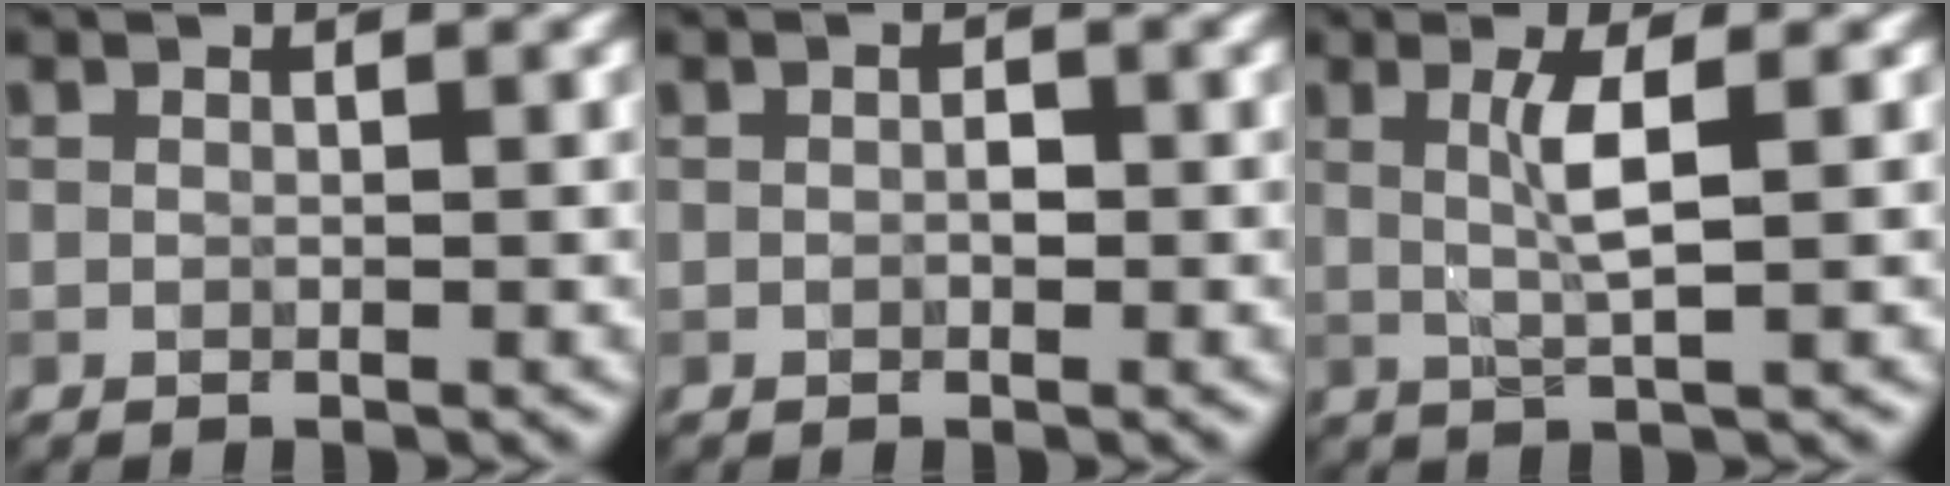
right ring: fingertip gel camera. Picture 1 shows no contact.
{"total": 0.9, "force": [-0.2, 0.5, 0.7], "torque": [-0.009, 0.000, -0.002]}
{"total": 3.0, "force": [0.6, 0.4, 2.9], "torque": [-0.058, -0.001, 0.012]}